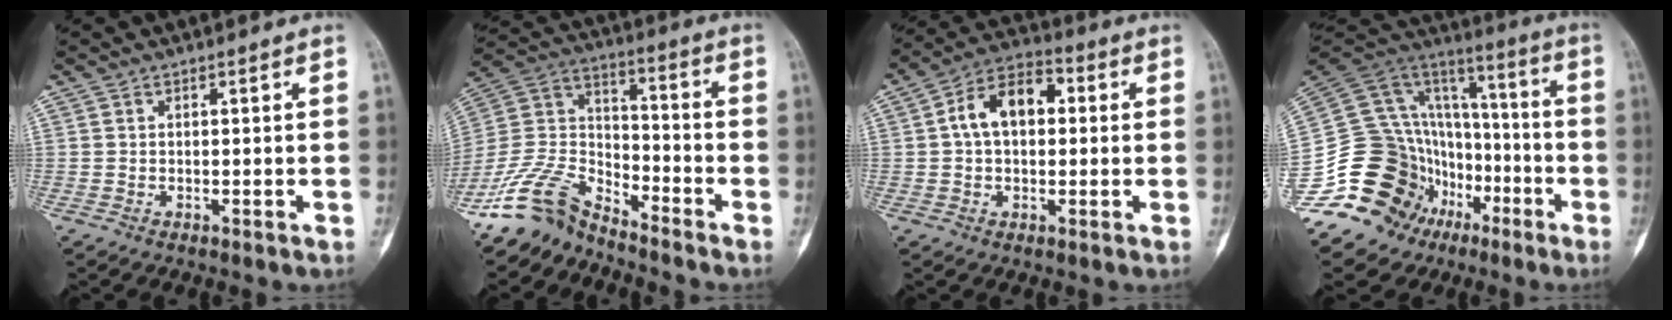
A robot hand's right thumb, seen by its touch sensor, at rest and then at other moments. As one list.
[{"total": 11.8, "force": [-10.4, 4.5, 3.1], "torque": [-0.057, 0.087, -0.218]}, {"total": 10.9, "force": [1.4, 6.9, 8.2], "torque": [-0.130, 0.030, 0.016]}, {"total": 25.5, "force": [-10.7, 20.9, 10.2], "torque": [-0.148, 0.151, -0.170]}]